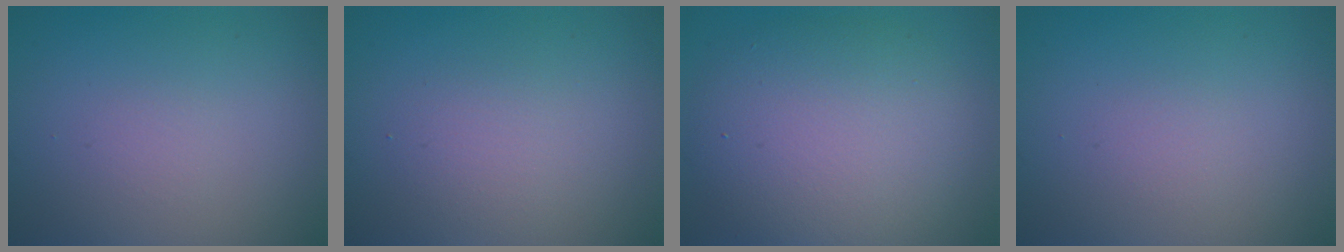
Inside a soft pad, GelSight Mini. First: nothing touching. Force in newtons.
{"total": 1.9, "press": 1.9, "slide": 0.0}
{"total": 8.6, "press": 8.6, "slide": 0.5}
{"total": 0.9, "press": 0.9, "slide": 0.0}